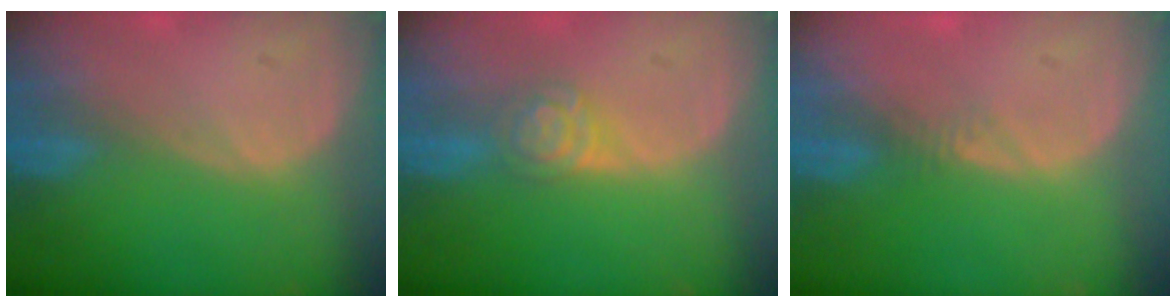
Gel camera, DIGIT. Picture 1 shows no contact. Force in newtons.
{"total": 4.3, "press": 3.9, "slide": 1.8}
{"total": 0.9, "press": 0.8, "slide": 0.4}